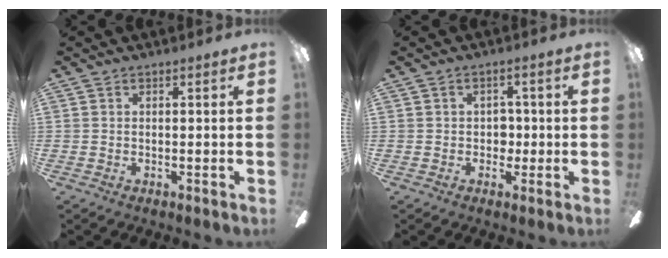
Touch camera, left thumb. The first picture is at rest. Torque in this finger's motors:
{"motor_torque": [0.11, 0.05, 0.30, 0.02, 0.01]}